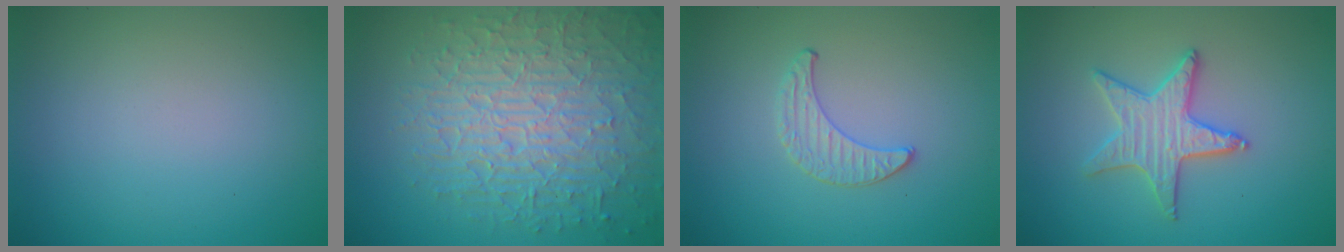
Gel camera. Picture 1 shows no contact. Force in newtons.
{"total": 9.6, "press": 6.4, "slide": 7.1}
{"total": 1.0, "press": 1.0, "slide": 0.3}
{"total": 3.3, "press": 3.3, "slide": 0.3}